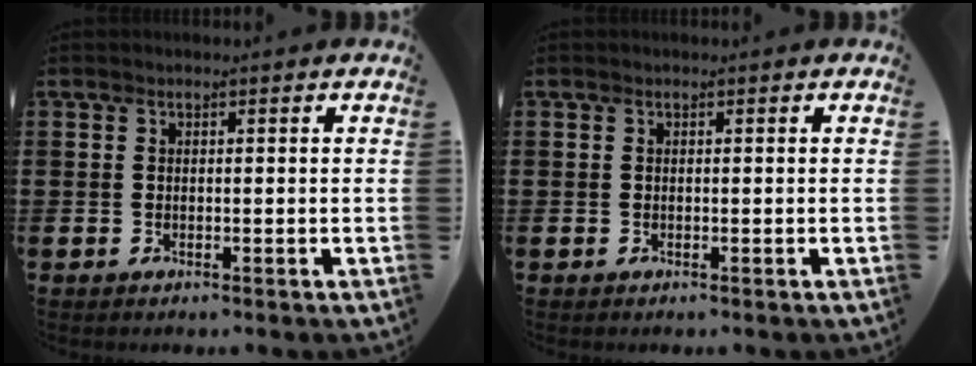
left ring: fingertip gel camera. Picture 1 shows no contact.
{"total": 0.0}